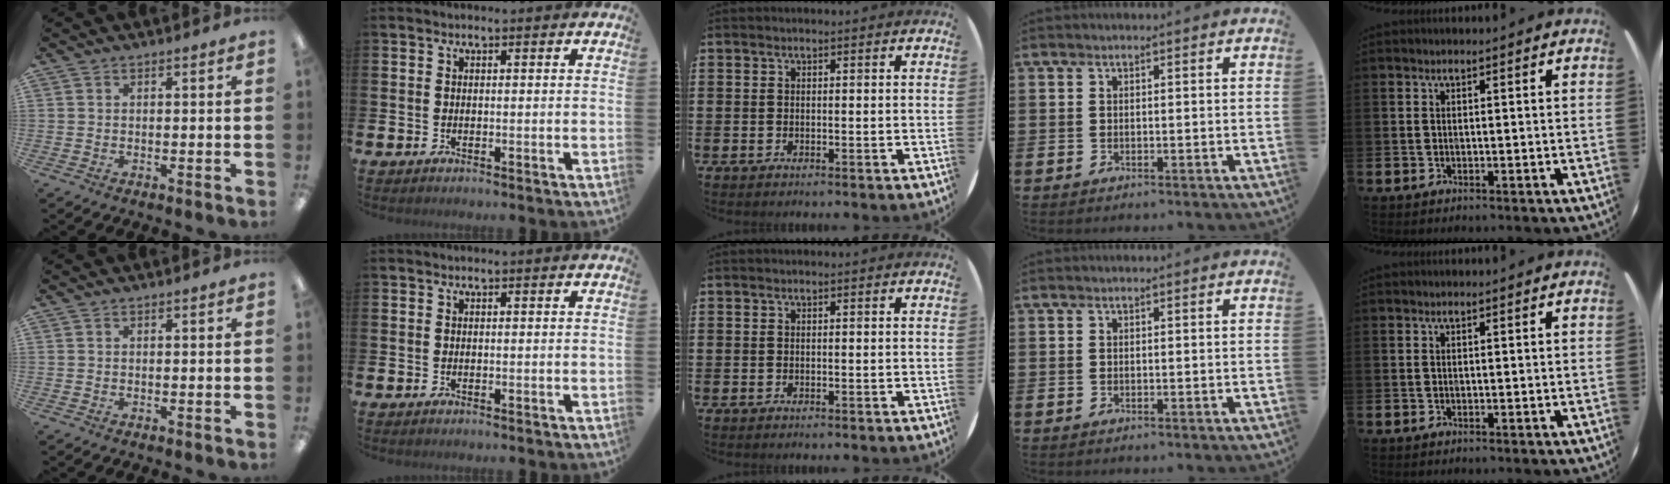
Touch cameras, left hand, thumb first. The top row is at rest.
{}